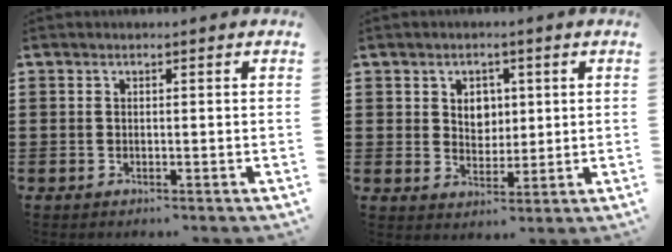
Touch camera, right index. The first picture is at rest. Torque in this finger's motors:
{"motor_torque": [0.67, 0.56, 0.12, 0.07]}